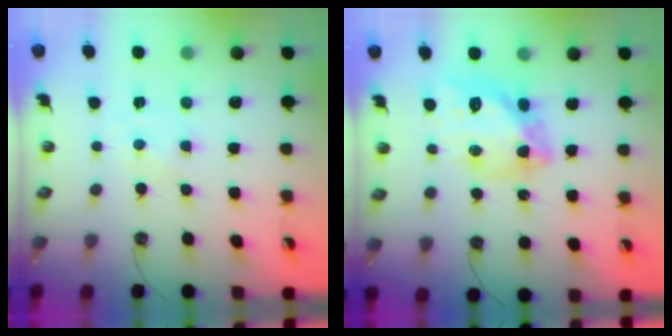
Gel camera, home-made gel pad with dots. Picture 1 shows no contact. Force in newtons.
{"total": 16.8, "press": 16.8, "slide": 1.6}